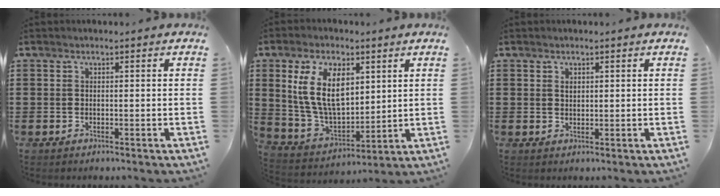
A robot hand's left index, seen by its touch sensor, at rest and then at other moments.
{"total": 12.0, "force": [4.4, 6.8, 8.8], "torque": [-0.212, 0.007, 0.080]}
{"total": 1.0, "force": [0.5, 0.7, 0.5], "torque": [-0.014, 0.003, 0.010]}